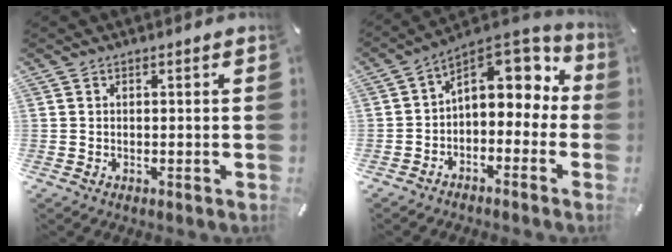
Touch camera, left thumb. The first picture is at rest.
{"total": 9.4, "force": [3.0, 6.2, 6.4], "torque": [-0.080, -0.029, 0.054]}